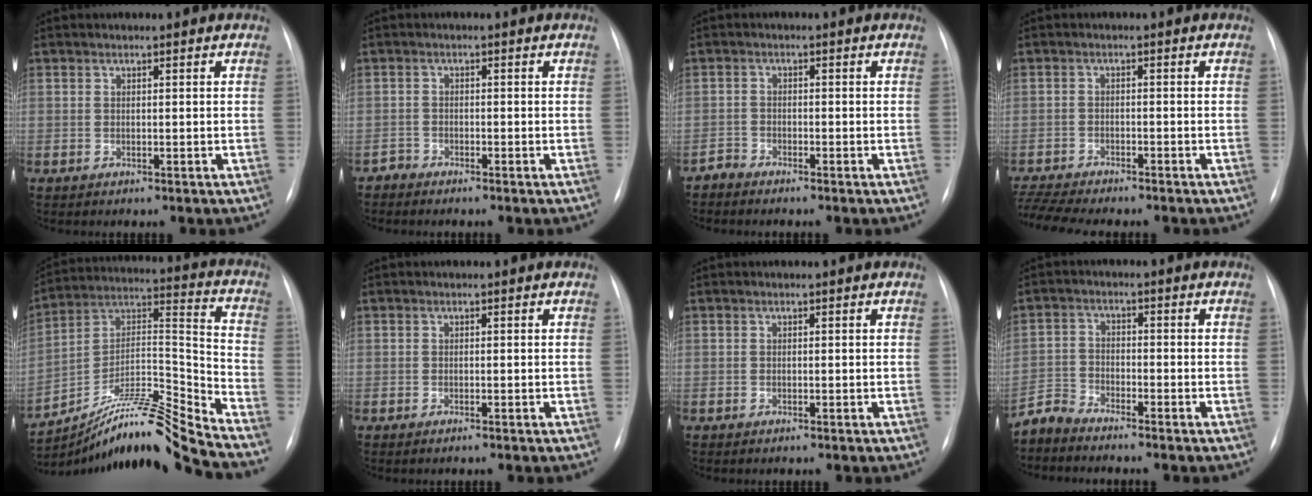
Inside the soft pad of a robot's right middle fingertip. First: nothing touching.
{"total": 0.6, "force": [-0.6, 0.1, 0.1], "torque": [-0.005, 0.000, -0.013]}
{"total": 1.5, "force": [-1.5, 0.1, -0.1], "torque": [0.003, -0.003, -0.030]}
{"total": 10.3, "force": [-9.3, 1.1, 4.3], "torque": [-0.075, -0.004, -0.143]}
{"total": 16.5, "force": [-14.5, -2.2, 7.6], "torque": [-0.126, 0.038, -0.251]}
{"total": 0.5, "force": [-0.4, -0.1, 0.4], "torque": [-0.007, 0.000, -0.007]}
{"total": 0.0}
{"total": 3.5, "force": [-3.5, 0.2, -0.1], "torque": [0.000, -0.015, -0.073]}